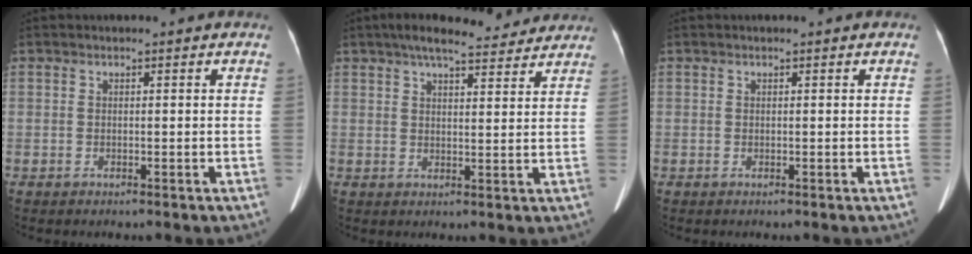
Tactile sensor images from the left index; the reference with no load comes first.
{"total": 11.6, "force": [10.2, 2.5, 5.1], "torque": [-0.072, 0.027, 0.132]}
{"total": 0.0}